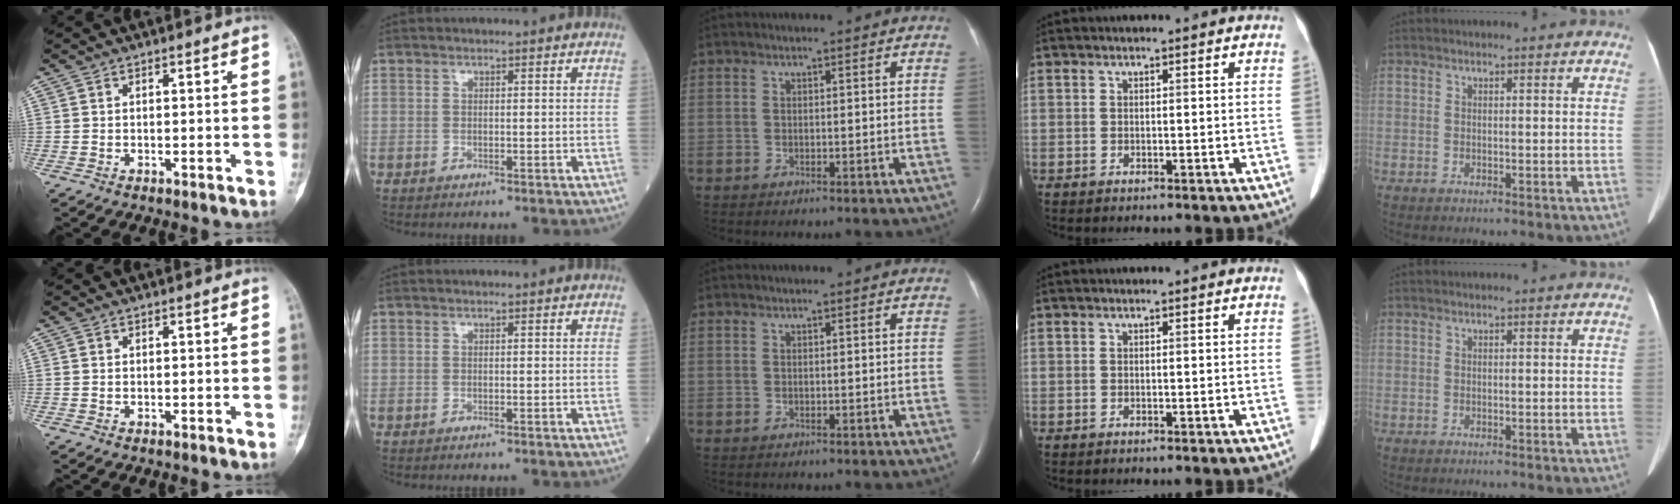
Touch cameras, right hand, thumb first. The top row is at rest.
{}